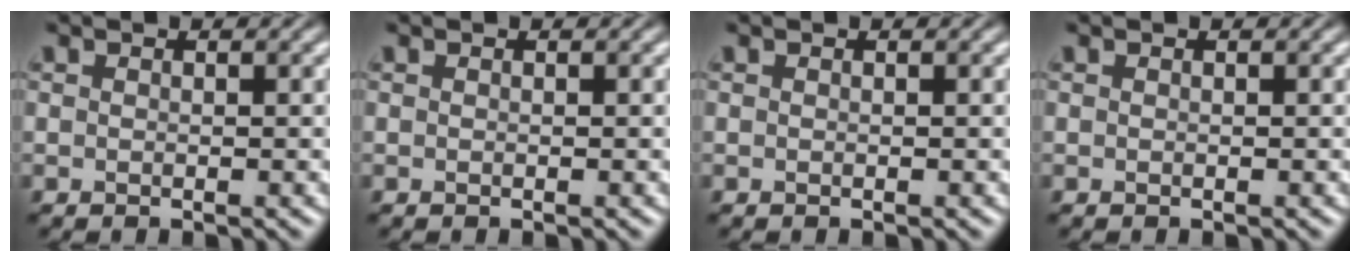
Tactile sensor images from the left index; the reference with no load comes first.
{"total": 0.0}
{"total": 0.0}
{"total": 0.0}